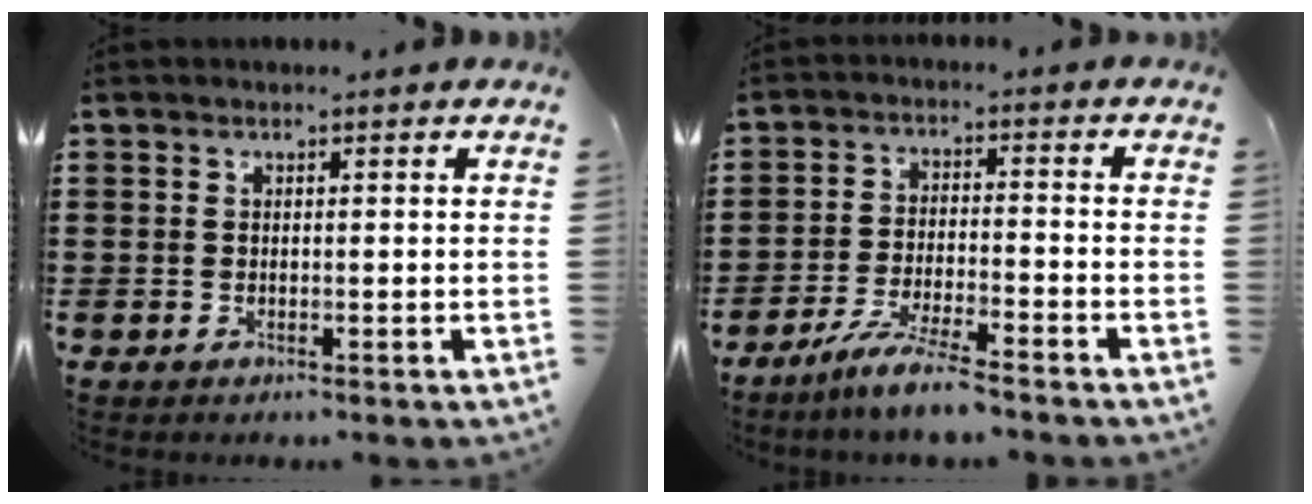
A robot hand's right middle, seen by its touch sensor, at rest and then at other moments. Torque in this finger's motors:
{"motor_torque": [1.31, -0.83, 0.14, 0.06]}